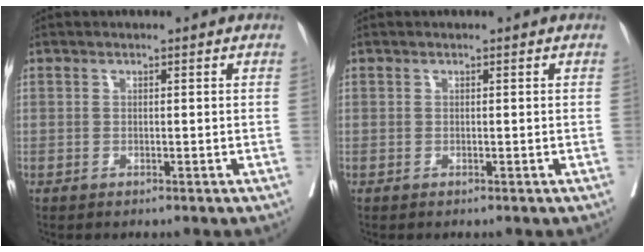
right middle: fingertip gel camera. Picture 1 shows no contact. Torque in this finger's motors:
{"motor_torque": [-0.03, 0.10, 0.00, 0.00]}